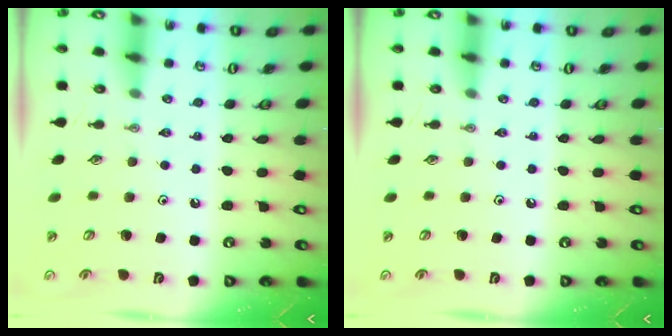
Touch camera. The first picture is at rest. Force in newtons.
{"total": 0.0}